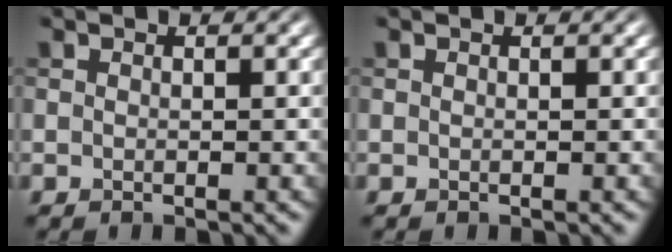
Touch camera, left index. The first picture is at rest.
{"total": 0.0}